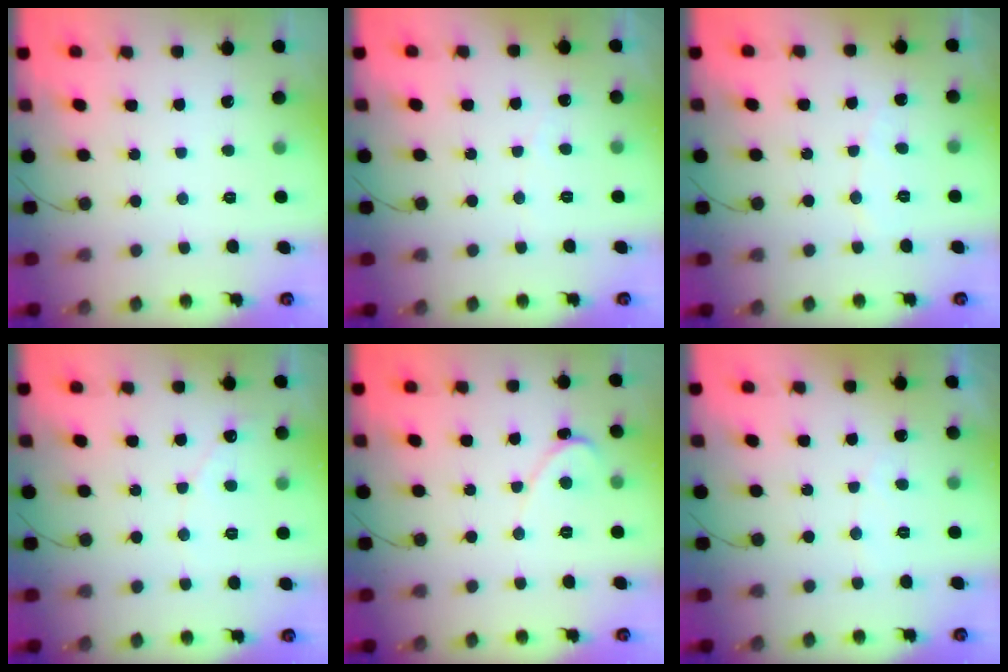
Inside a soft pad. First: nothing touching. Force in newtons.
{"total": 1.9, "press": 1.9, "slide": 0.2}
{"total": 3.0, "press": 2.9, "slide": 0.3}
{"total": 2.3, "press": 2.3, "slide": 0.1}
{"total": 1.7, "press": 1.7, "slide": 0.2}
{"total": 2.9, "press": 2.9, "slide": 0.2}